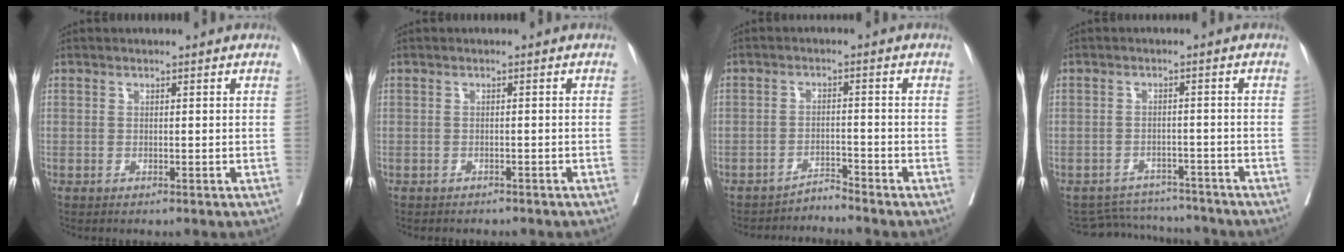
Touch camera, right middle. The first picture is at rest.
{"total": 3.1, "force": [-2.6, 1.3, 1.0], "torque": [-0.019, -0.003, -0.027]}
{"total": 2.7, "force": [-2.4, -0.8, -0.8], "torque": [0.020, -0.007, -0.037]}
{"total": 6.6, "force": [-6.4, 1.4, -0.9], "torque": [0.014, 0.016, -0.091]}